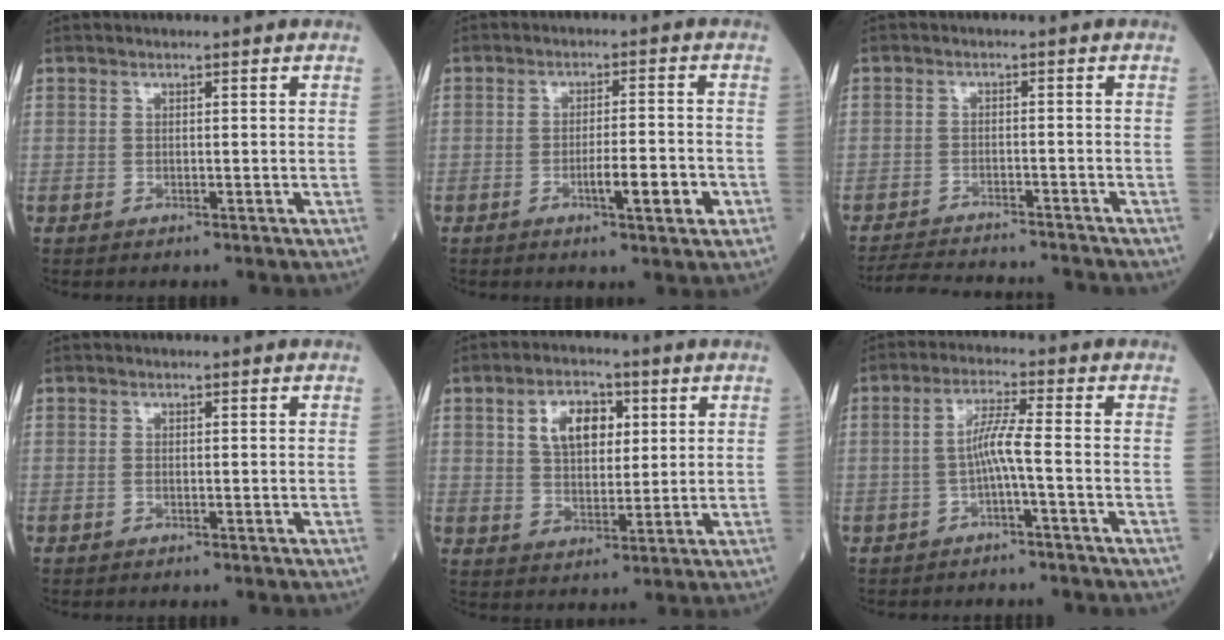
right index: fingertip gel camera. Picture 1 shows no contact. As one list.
[{"total": 5.8, "force": [-2.1, 0.6, 5.3], "torque": [-0.082, -0.001, -0.028]}, {"total": 10.6, "force": [-10.2, 1.2, 2.8], "torque": [-0.048, -0.001, -0.145]}, {"total": 0.0}, {"total": 7.6, "force": [2.8, 4.3, 5.7], "torque": [-0.103, 0.014, 0.054]}, {"total": 4.3, "force": [-1.1, -0.4, 4.1], "torque": [-0.081, 0.011, -0.017]}]